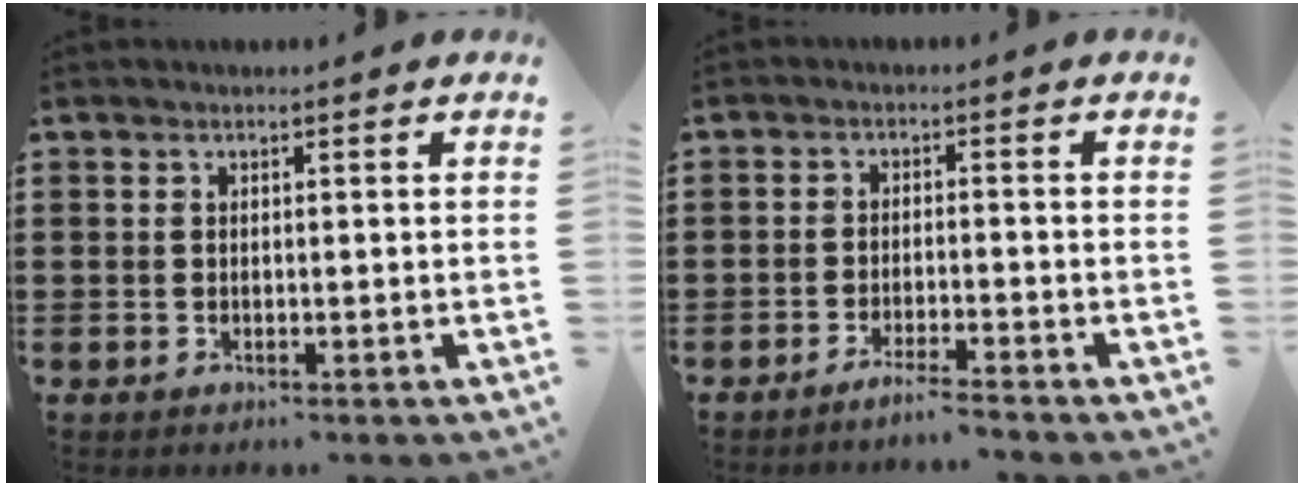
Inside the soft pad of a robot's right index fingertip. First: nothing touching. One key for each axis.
{"total": 2.6, "fx": -2.4, "fy": -0.4, "fz": 1.1, "tx": -0.018, "ty": -0.001, "tz": -0.045}